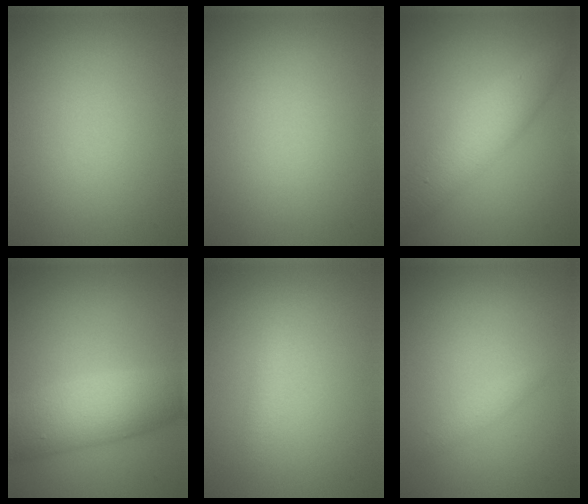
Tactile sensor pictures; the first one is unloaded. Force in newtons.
{"total": 0.0}
{"total": 4.6, "press": 4.6, "slide": 0.0}
{"total": 7.1, "press": 7.1, "slide": 0.1}
{"total": 1.0, "press": 1.0, "slide": 0.0}
{"total": 0.9, "press": 0.9, "slide": 0.1}